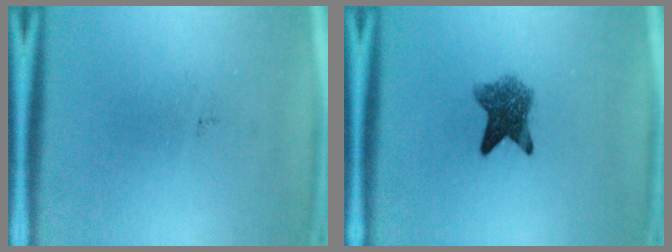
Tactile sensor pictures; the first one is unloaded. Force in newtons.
{"total": 5.9}